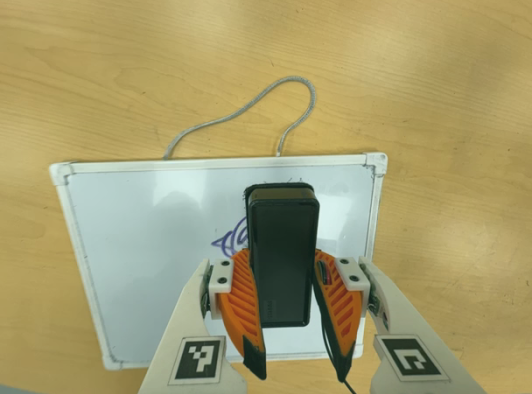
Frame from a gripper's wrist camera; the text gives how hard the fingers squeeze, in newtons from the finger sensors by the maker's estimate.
{"total": 10.0, "left": 8.4, "right": 11.6}